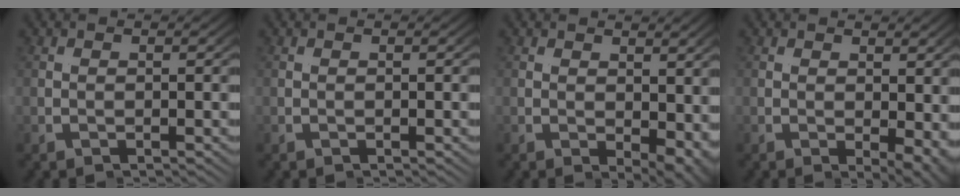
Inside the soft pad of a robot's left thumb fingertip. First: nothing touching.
{"total": 0.0}
{"total": 2.0, "force": [0.8, 0.2, 1.9], "torque": [-0.030, 0.005, 0.011]}
{"total": 1.9, "force": [0.5, 0.0, 1.9], "torque": [-0.028, 0.008, 0.003]}